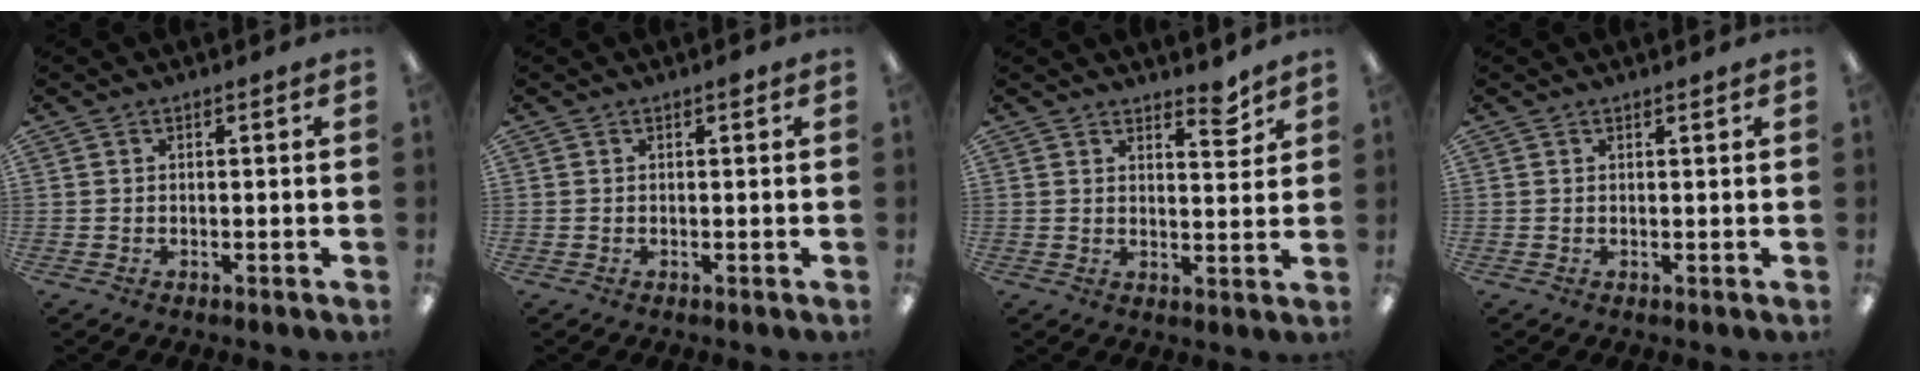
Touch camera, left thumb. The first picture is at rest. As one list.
[{"total": 0.7, "force": [0.4, 0.1, 0.5], "torque": [-0.002, 0.001, 0.005]}, {"total": 5.2, "force": [4.2, 1.6, 2.5], "torque": [-0.019, -0.033, 0.068]}, {"total": 0.7, "force": [0.6, 0.0, 0.2], "torque": [-0.005, 0.000, 0.012]}]